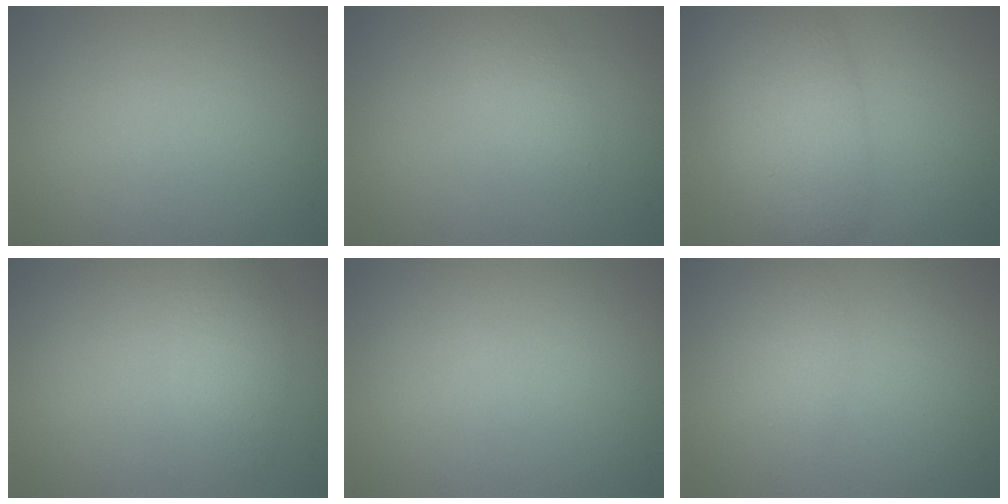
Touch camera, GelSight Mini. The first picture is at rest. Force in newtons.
{"total": 1.7, "press": 1.7, "slide": 0.1}
{"total": 7.1, "press": 7.1, "slide": 0.2}
{"total": 2.4, "press": 2.4, "slide": 0.1}
{"total": 0.0}
{"total": 1.4, "press": 1.4, "slide": 0.1}